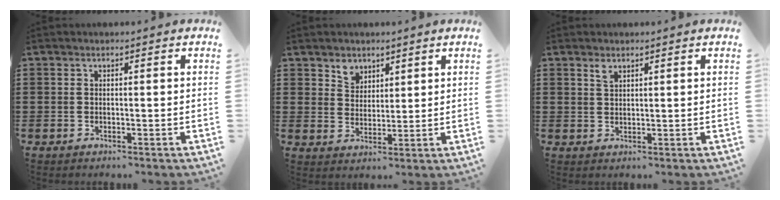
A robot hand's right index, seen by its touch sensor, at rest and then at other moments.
{"total": 3.6, "force": [2.5, 2.6, 0.3], "torque": [-0.013, 0.004, 0.046]}
{"total": 1.6, "force": [1.2, 0.6, 0.7], "torque": [-0.018, 0.003, 0.022]}